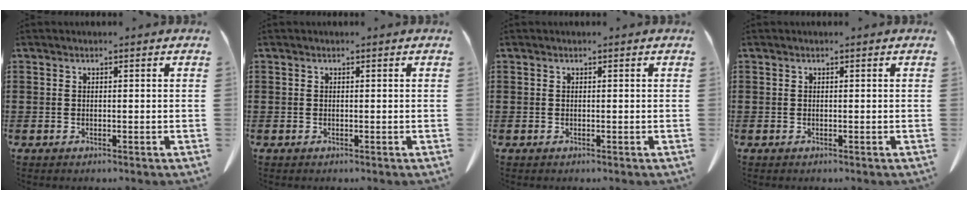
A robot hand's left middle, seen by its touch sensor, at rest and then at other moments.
{"total": 0.0}
{"total": 0.0}
{"total": 0.0}